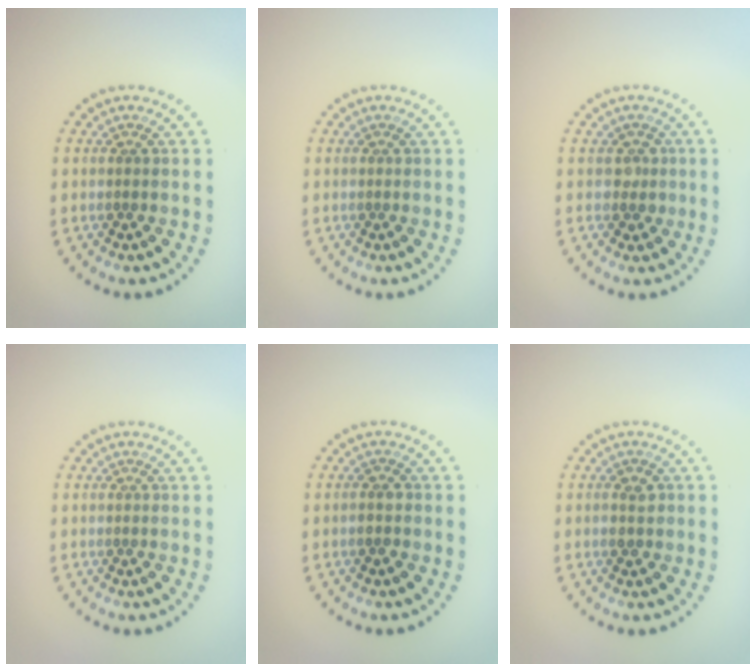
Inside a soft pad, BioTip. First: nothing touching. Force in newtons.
{"total": 0.0}
{"total": 1.4, "press": 1.1, "slide": 0.8}
{"total": 0.0}
{"total": 1.1, "press": 1.0, "slide": 0.3}
{"total": 1.5, "press": 1.5, "slide": 0.1}